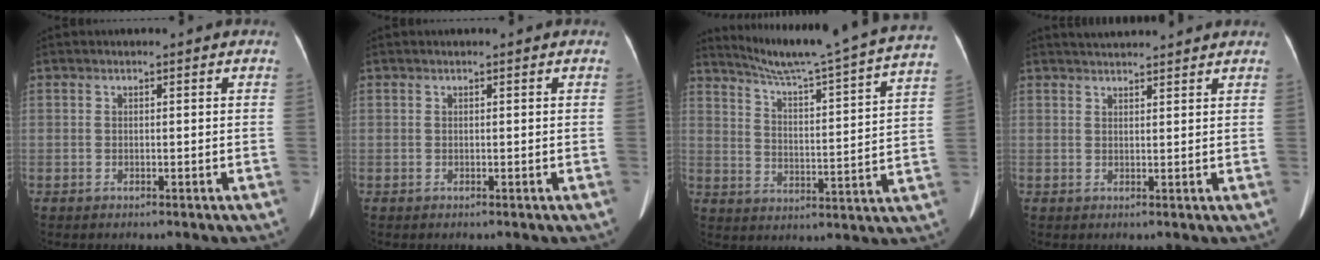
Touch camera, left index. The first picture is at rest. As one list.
[{"total": 0.6, "force": [0.5, 0.0, 0.2], "torque": [-0.001, 0.009, 0.009]}, {"total": 24.5, "force": [21.5, -1.3, 11.6], "torque": [-0.187, -0.048, 0.283]}, {"total": 6.6, "force": [6.3, 0.2, 2.0], "torque": [-0.032, 0.034, 0.084]}]